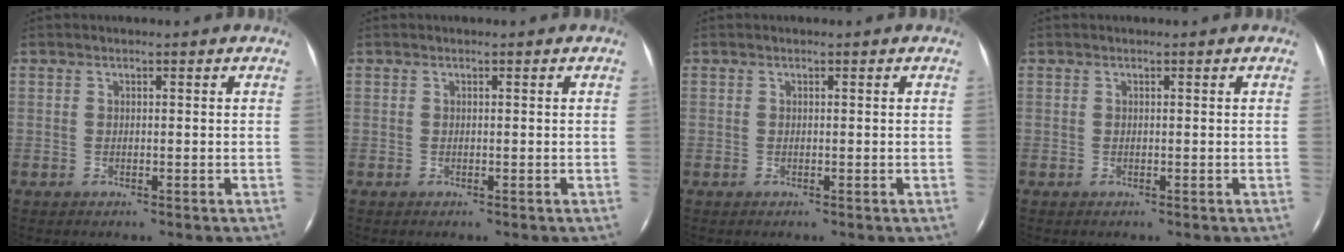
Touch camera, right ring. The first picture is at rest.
{"total": 0.0}
{"total": 0.0}
{"total": 0.0}